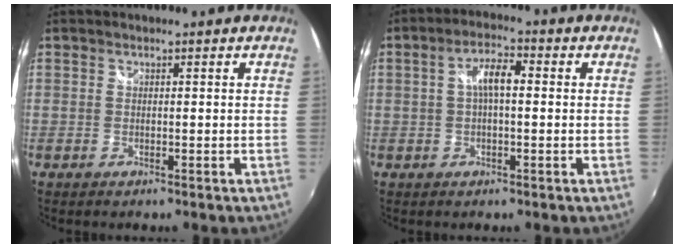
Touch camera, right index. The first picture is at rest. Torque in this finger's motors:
{"motor_torque": [0.25, -0.16, 0.35, 0.08]}